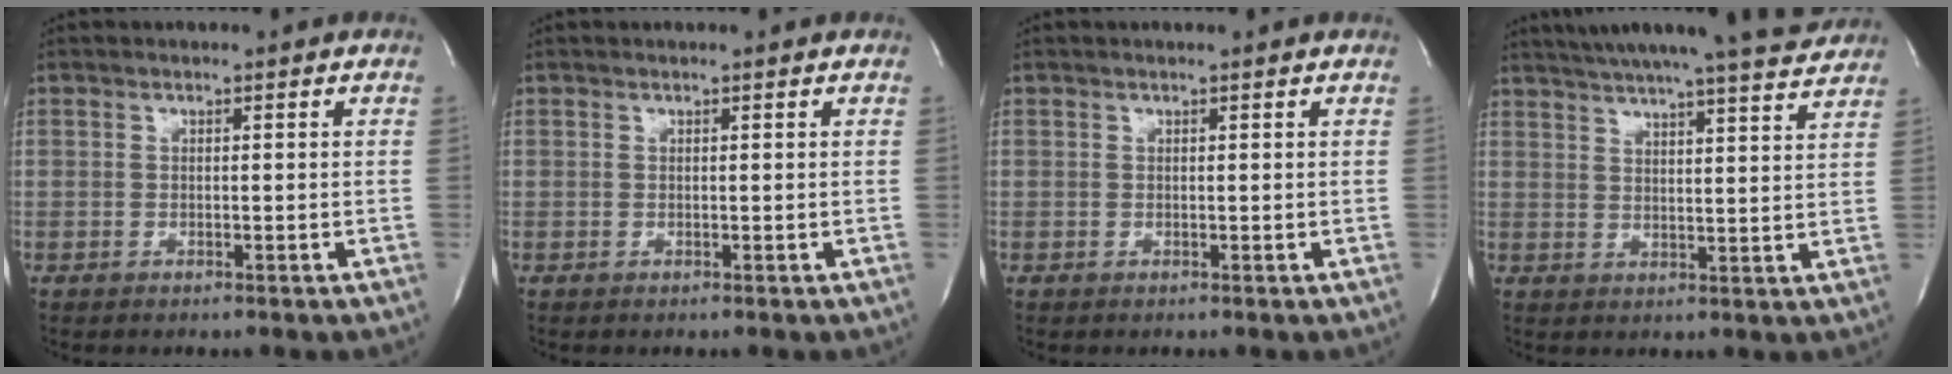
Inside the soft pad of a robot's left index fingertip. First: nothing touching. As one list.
[{"total": 0.9, "force": [0.8, 0.0, 0.2], "torque": [-0.007, 0.007, 0.011]}, {"total": 1.1, "force": [1.0, -0.1, 0.4], "torque": [-0.010, 0.008, 0.014]}, {"total": 18.1, "force": [16.6, 0.6, 7.0], "torque": [-0.112, -0.009, 0.218]}]